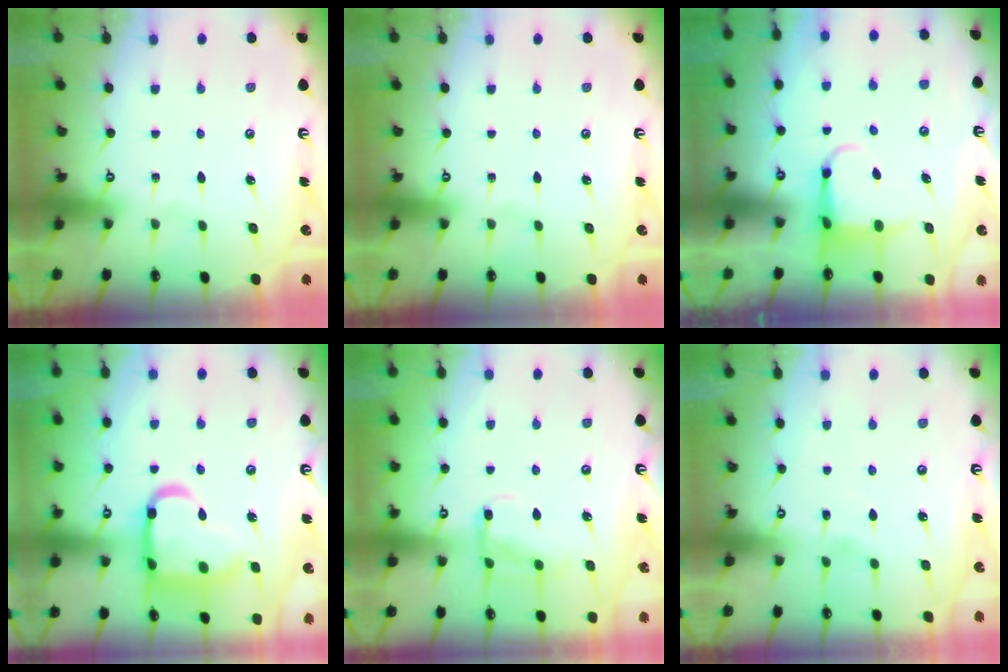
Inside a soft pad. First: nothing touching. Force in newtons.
{"total": 0.0}
{"total": 4.3, "press": 4.2, "slide": 1.2}
{"total": 19.5, "press": 19.4, "slide": 1.8}
{"total": 10.8, "press": 10.8, "slide": 1.1}
{"total": 2.9, "press": 2.9, "slide": 0.4}